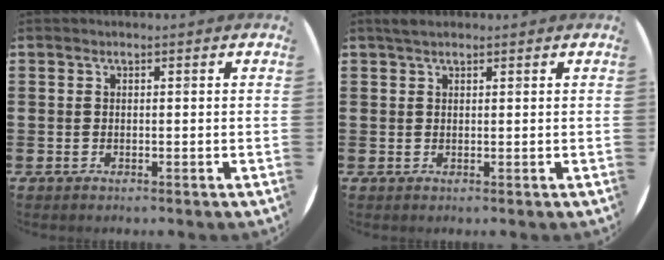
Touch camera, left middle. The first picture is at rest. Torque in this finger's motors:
{"motor_torque": [0.17, -0.13, 0.04, 0.01]}